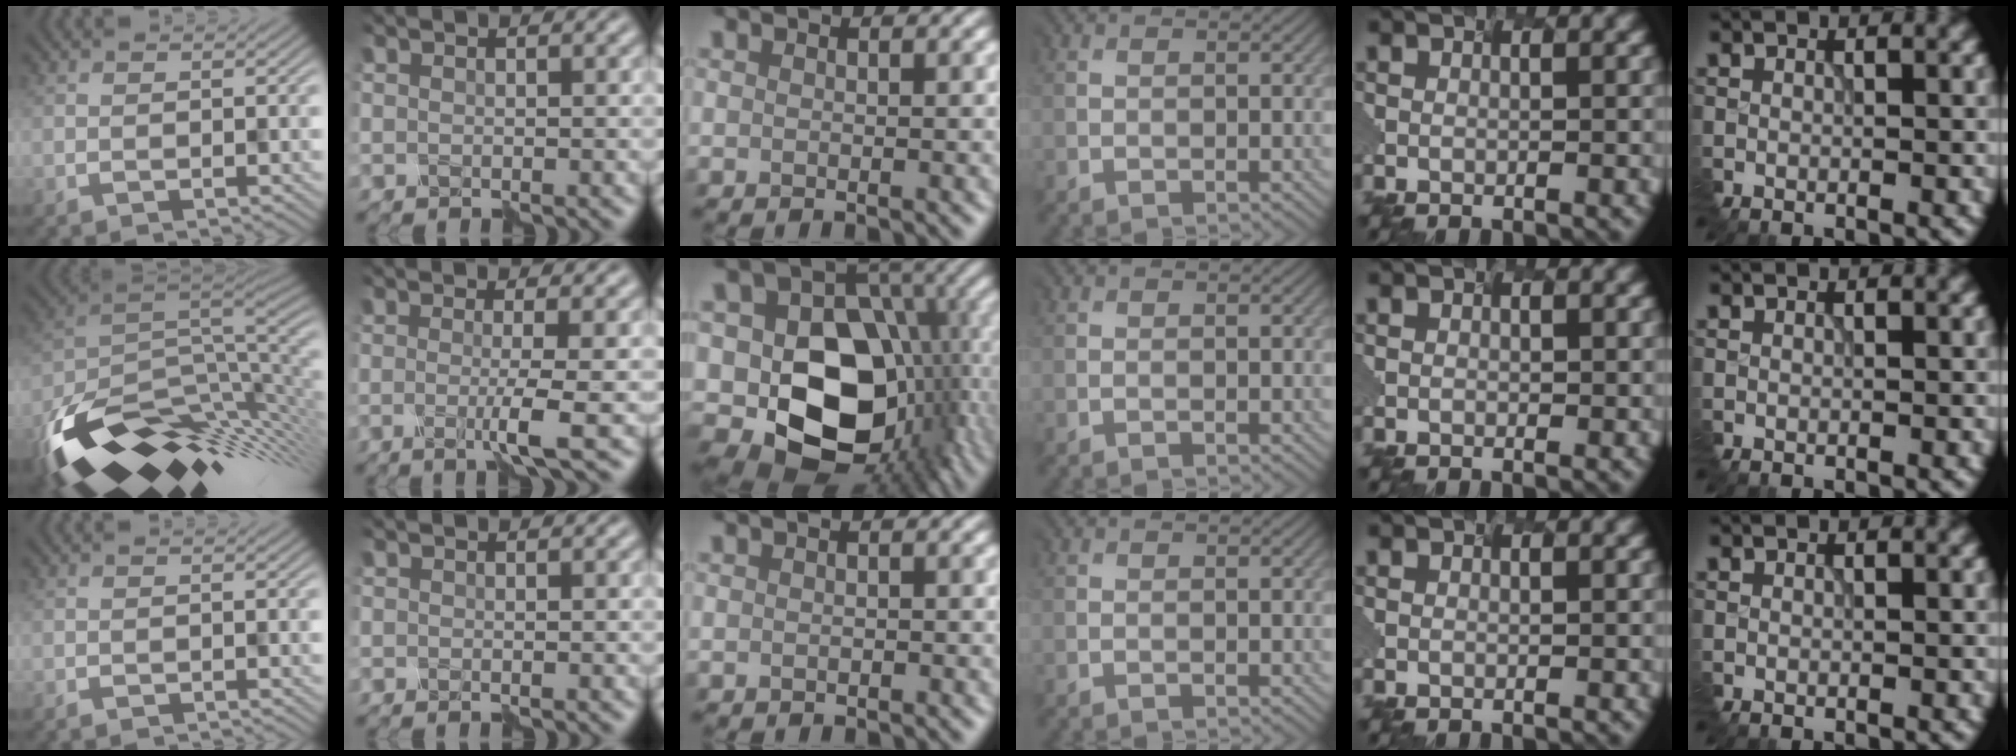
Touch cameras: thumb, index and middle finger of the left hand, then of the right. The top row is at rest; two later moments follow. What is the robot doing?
{"motion": "assemble", "object": "markers"}